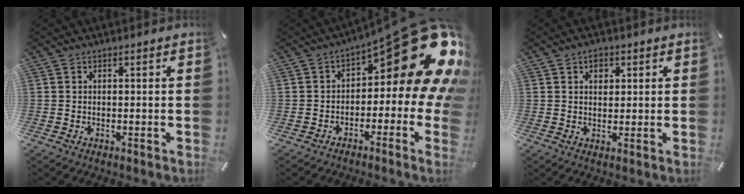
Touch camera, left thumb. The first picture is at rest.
{"total": 21.1, "force": [8.7, 8.2, 17.3], "torque": [-0.213, -0.063, 0.149]}
{"total": 2.7, "force": [1.1, 2.1, 1.3], "torque": [-0.003, -0.005, 0.014]}